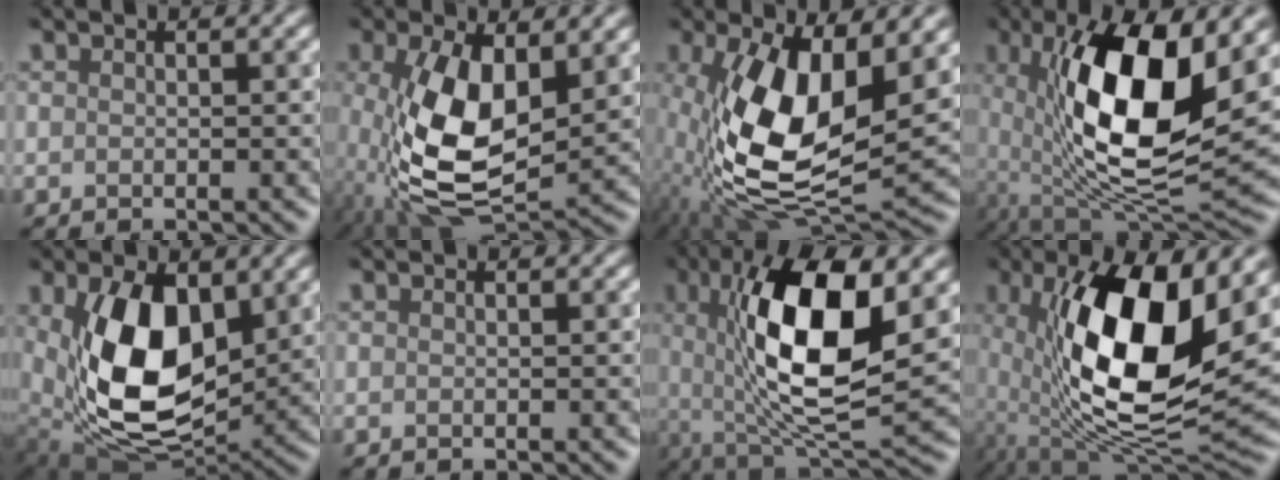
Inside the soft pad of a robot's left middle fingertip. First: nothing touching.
{"total": 8.4, "force": [0.2, 4.1, 7.3], "torque": [-0.175, -0.009, 0.011]}
{"total": 10.9, "force": [0.3, 5.1, 9.6], "torque": [-0.217, -0.017, 0.013]}
{"total": 12.3, "force": [2.6, 4.9, 11.0], "torque": [-0.194, -0.011, 0.047]}
{"total": 10.6, "force": [2.3, 6.2, 8.3], "torque": [-0.167, -0.013, 0.049]}
{"total": 0.0}
{"total": 11.1, "force": [2.5, 3.8, 10.2], "torque": [-0.190, -0.002, 0.050]}
{"total": 13.3, "force": [2.2, 5.8, 11.8], "torque": [-0.222, -0.015, 0.042]}